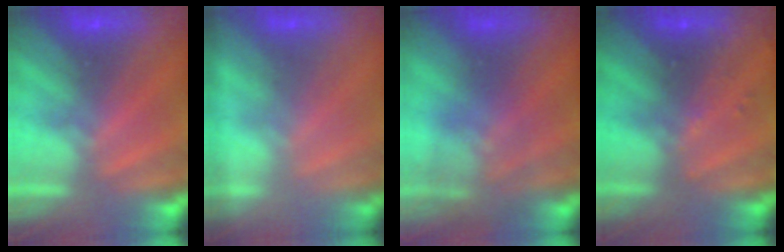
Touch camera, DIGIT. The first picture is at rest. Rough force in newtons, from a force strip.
{"total": 1.7}
{"total": 1.3}
{"total": 2.9}